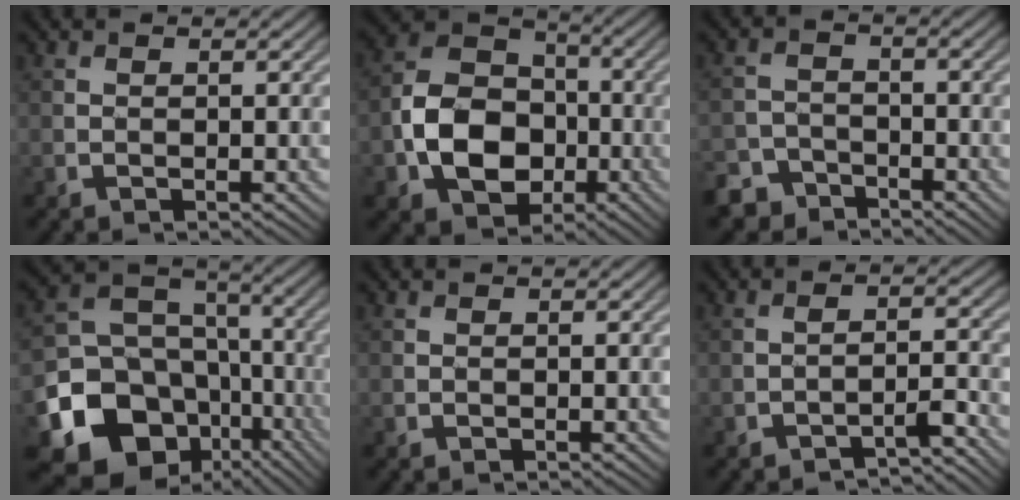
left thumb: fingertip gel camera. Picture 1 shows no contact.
{"total": 10.9, "force": [-2.9, 8.3, 6.4], "torque": [-0.138, -0.008, -0.064]}
{"total": 4.8, "force": [-3.9, 2.5, 0.9], "torque": [-0.017, -0.004, -0.081]}
{"total": 17.8, "force": [-7.7, 14.3, 7.2], "torque": [-0.179, -0.043, -0.119]}
{"total": 0.0}
{"total": 3.1, "force": [-2.6, 0.4, 1.6], "torque": [-0.025, 0.010, -0.046]}